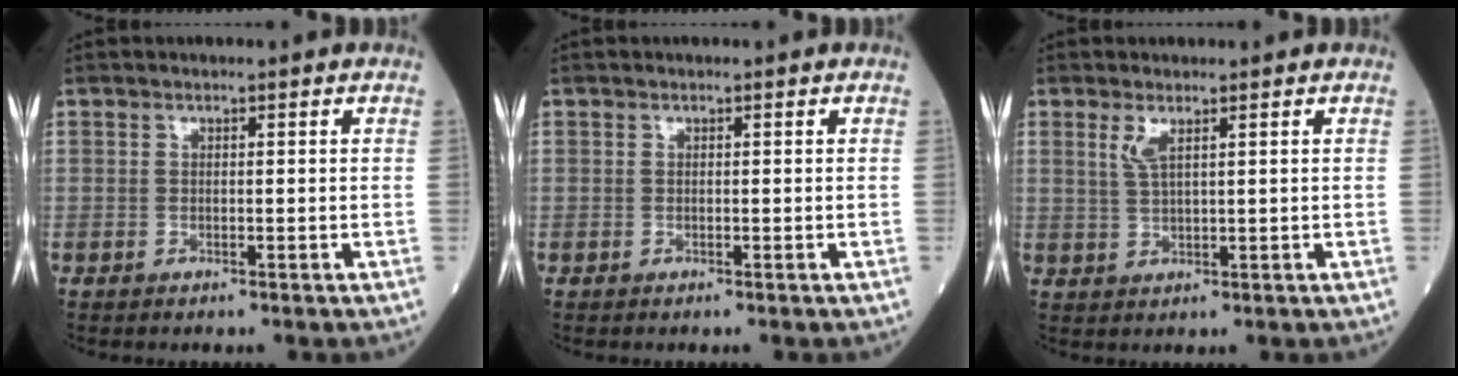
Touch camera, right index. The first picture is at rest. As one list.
[{"total": 0.0}, {"total": 2.5, "force": [1.3, 0.2, 2.1], "torque": [-0.052, -0.002, 0.031]}]